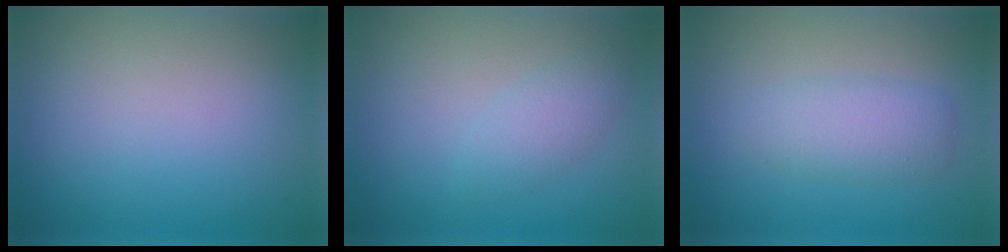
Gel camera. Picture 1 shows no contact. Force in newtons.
{"total": 2.2, "press": 2.2, "slide": 0.1}
{"total": 2.9, "press": 2.9, "slide": 0.1}